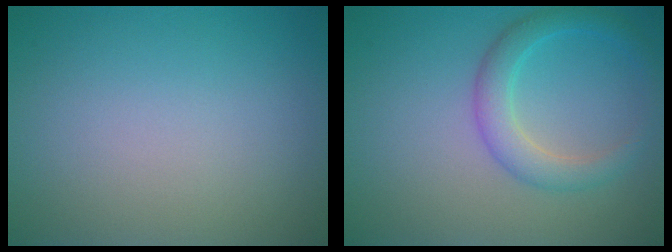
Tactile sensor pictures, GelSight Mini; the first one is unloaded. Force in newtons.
{"total": 3.2, "press": 3.2, "slide": 0.2}